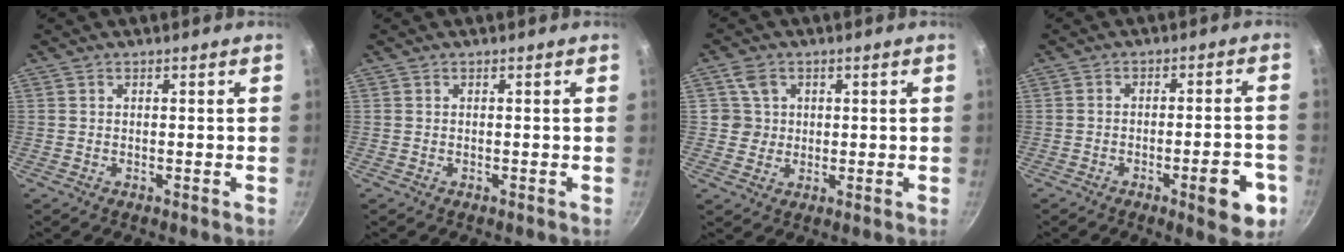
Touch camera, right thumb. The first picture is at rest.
{"total": 0.0}
{"total": 4.4, "force": [1.3, 4.1, 0.8], "torque": [0.014, 0.000, 0.023]}
{"total": 9.8, "force": [-4.1, 3.1, 8.3], "torque": [-0.087, 0.025, -0.049]}